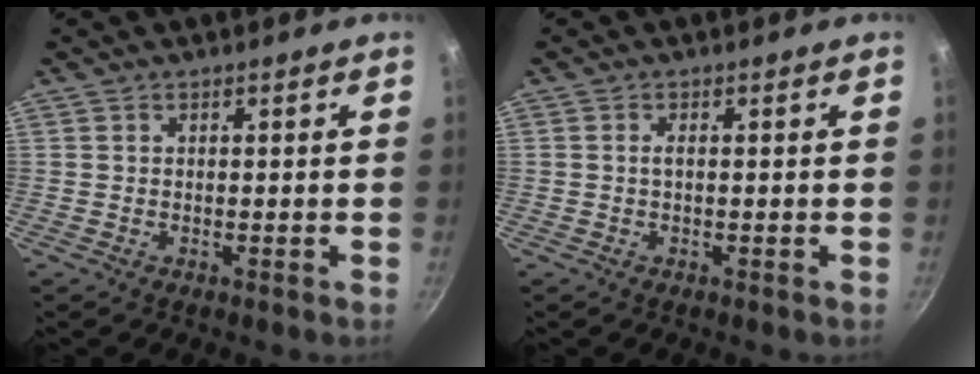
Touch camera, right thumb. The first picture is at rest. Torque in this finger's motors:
{"motor_torque": [0.07, -0.24, 0.40, -0.34, -0.02]}